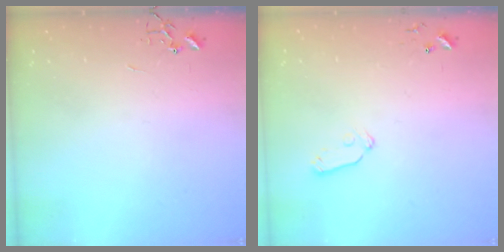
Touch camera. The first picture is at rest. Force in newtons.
{"total": 6.8, "press": 6.7, "slide": 0.8}